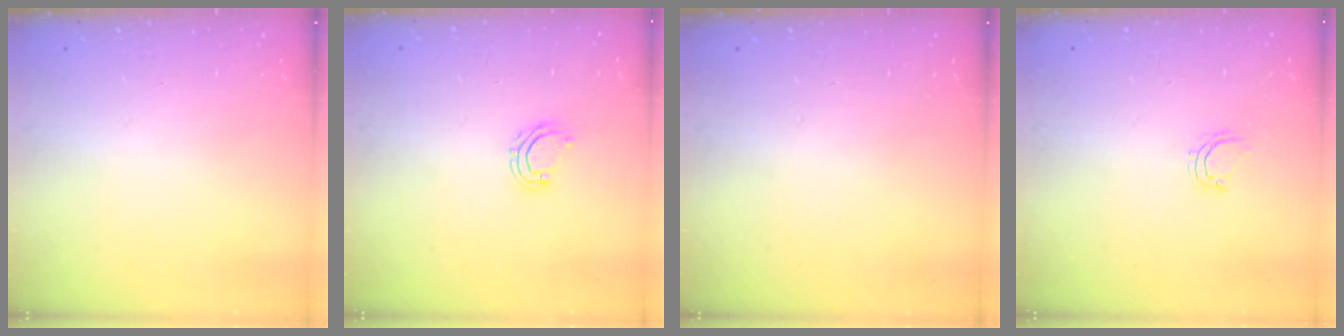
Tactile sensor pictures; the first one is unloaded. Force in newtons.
{"total": 6.5, "press": 6.5, "slide": 0.4}
{"total": 0.0}
{"total": 4.7, "press": 4.7, "slide": 0.3}